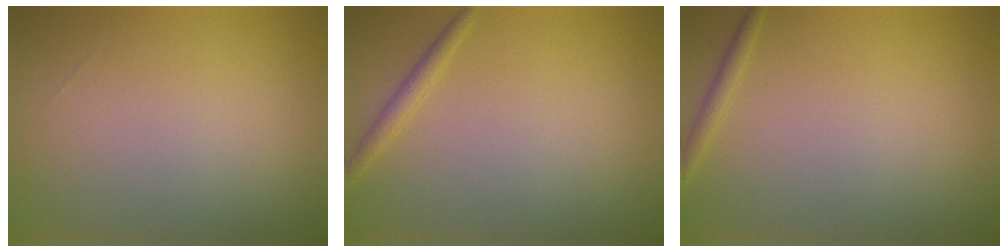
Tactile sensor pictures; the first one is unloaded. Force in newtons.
{"total": 1.2, "press": 1.2, "slide": 0.1}
{"total": 1.0, "press": 1.0, "slide": 0.0}